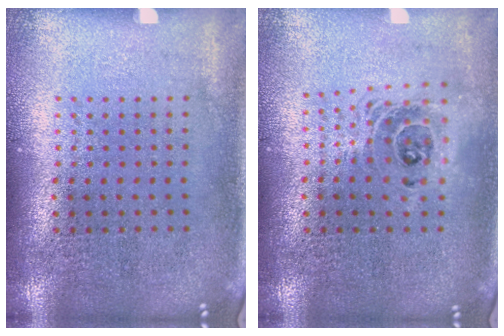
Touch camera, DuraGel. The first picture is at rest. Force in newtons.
{"total": 1.5, "press": 1.3, "slide": 0.9}